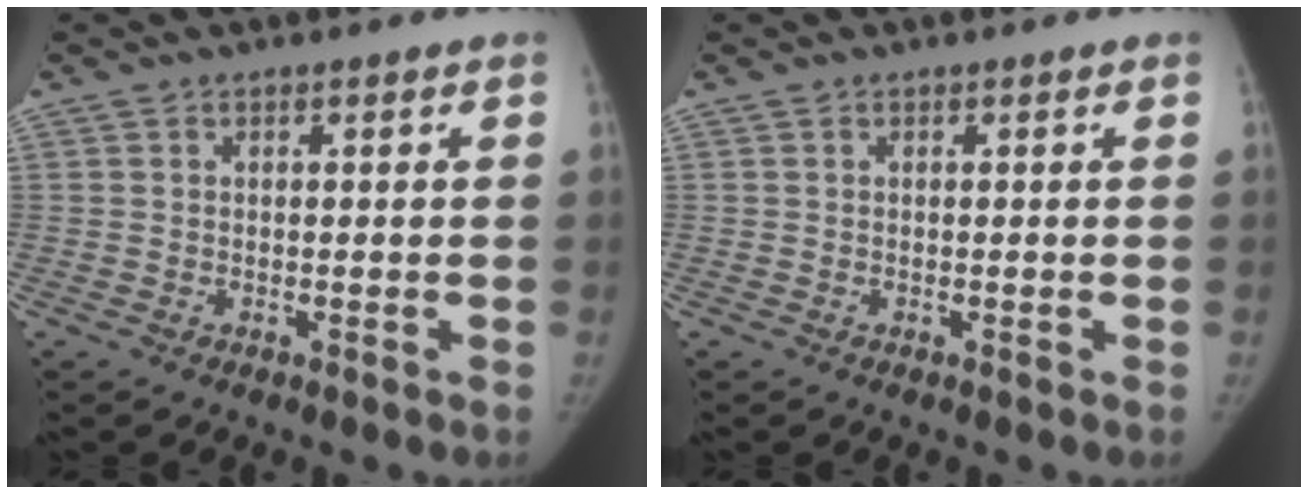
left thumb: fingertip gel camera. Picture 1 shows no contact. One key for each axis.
{"total": 0.0}